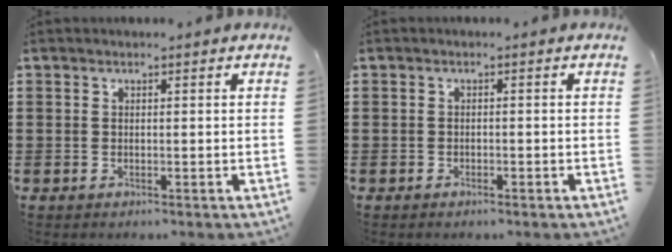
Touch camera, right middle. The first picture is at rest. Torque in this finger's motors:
{"motor_torque": [-0.12, -0.20, 0.00, -0.01]}